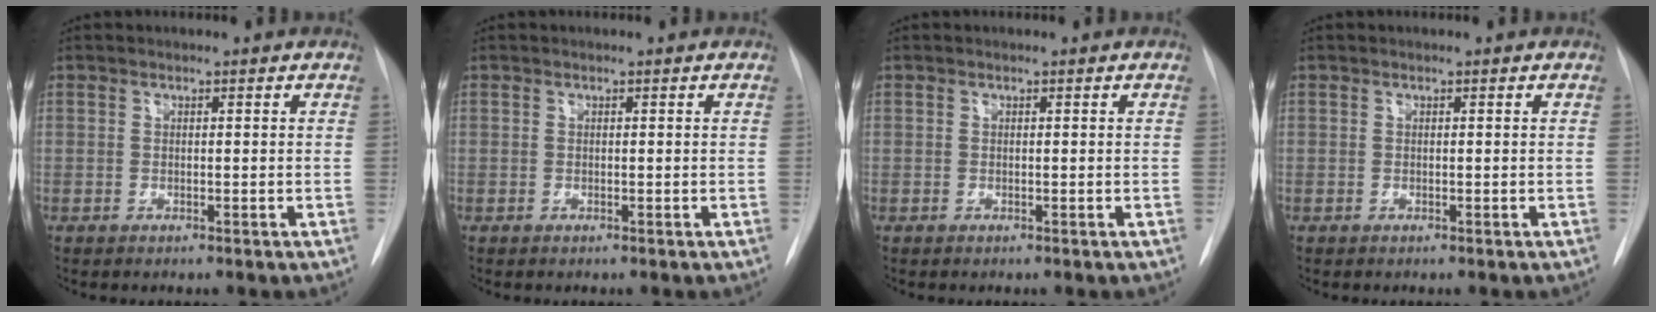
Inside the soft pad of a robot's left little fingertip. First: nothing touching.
{"total": 0.0}
{"total": 0.0}
{"total": 0.0}